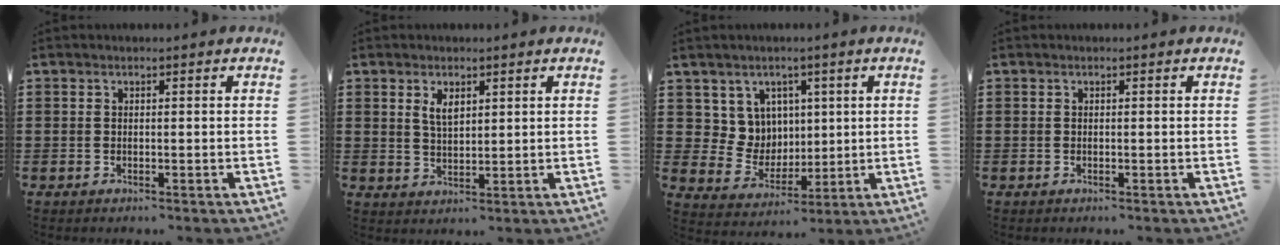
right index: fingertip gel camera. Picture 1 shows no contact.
{"total": 3.0, "force": [1.7, 1.3, 2.1], "torque": [-0.046, 0.002, 0.031]}
{"total": 7.5, "force": [2.5, 6.9, 1.5], "torque": [-0.062, -0.013, 0.053]}
{"total": 0.0}